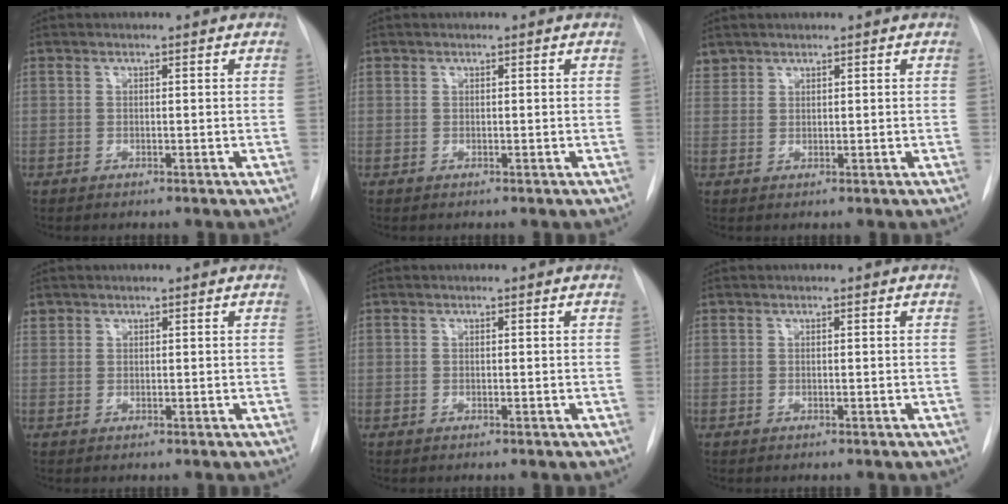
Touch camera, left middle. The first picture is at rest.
{"total": 0.0}
{"total": 1.8, "force": [1.6, 0.8, -0.2], "torque": [0.008, 0.010, 0.031]}
{"total": 1.0, "force": [0.7, 0.6, -0.1], "torque": [0.008, 0.008, 0.011]}
{"total": 0.0}
{"total": 0.0}